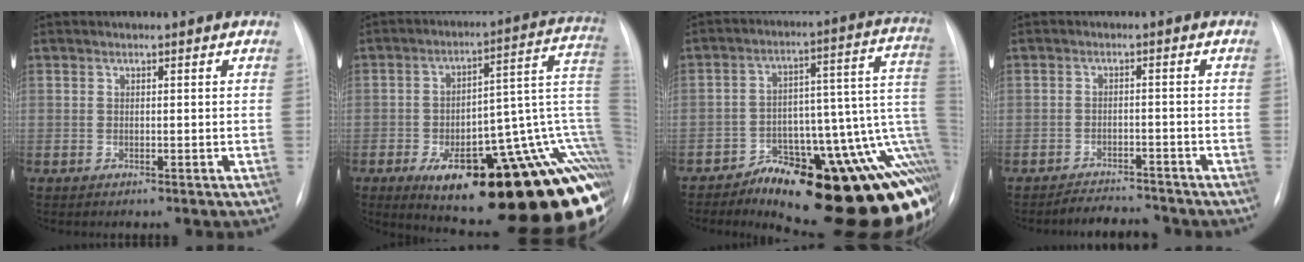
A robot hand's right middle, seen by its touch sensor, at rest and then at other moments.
{"total": 33.1, "force": [-13.3, 8.3, 29.1], "torque": [-0.252, 0.016, -0.171]}
{"total": 27.1, "force": [-13.9, 7.9, 21.9], "torque": [-0.151, 0.035, -0.174]}
{"total": 4.1, "force": [-4.1, 0.7, 0.1], "torque": [-0.005, -0.007, -0.062]}